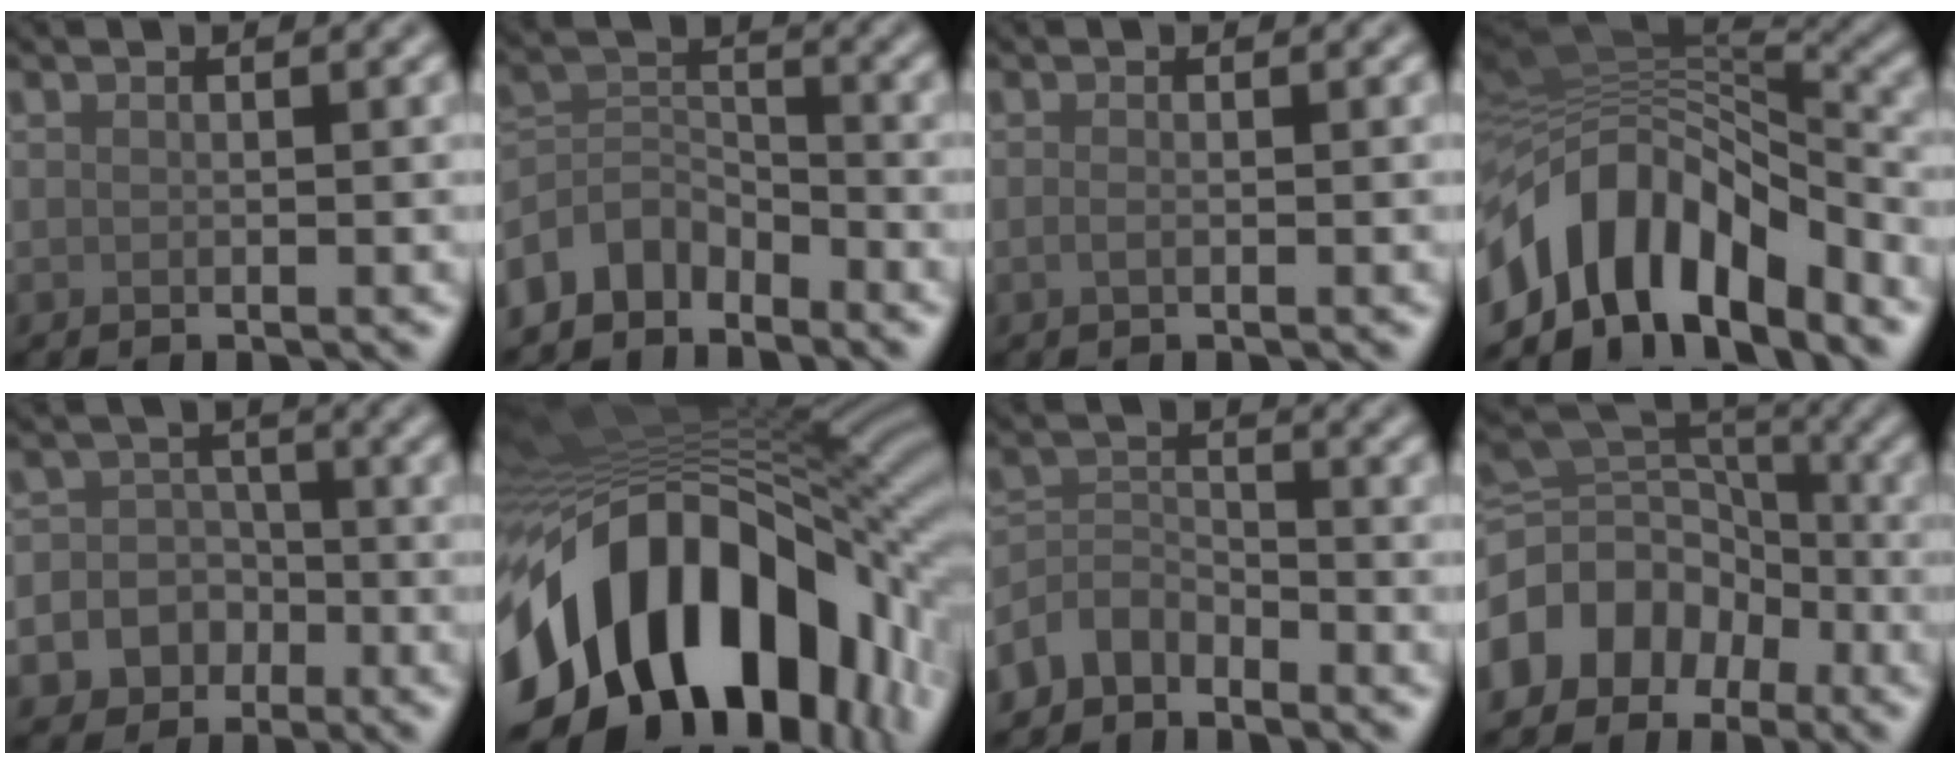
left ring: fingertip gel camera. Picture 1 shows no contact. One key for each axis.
{"total": 4.3, "fx": -3.5, "fy": 2.2, "fz": 1.2, "tx": -0.016, "ty": 0.003, "tz": -0.079}
{"total": 0.7, "fx": -0.2, "fy": 0.2, "fz": 0.6, "tx": -0.013, "ty": -0.003, "tz": -0.005}
{"total": 11.5, "fx": -5.6, "fy": 6.2, "fz": 7.8, "tx": -0.129, "ty": 0.009, "tz": -0.100}
{"total": 7.8, "fx": -3.5, "fy": 6.8, "fz": 1.2, "tx": -0.009, "ty": -0.011, "tz": -0.072}
{"total": 18.8, "fx": -6.2, "fy": 11.8, "fz": 13.3, "tx": -0.233, "ty": -0.023, "tz": -0.100}
{"total": 3.3, "fx": -2.8, "fy": 1.6, "fz": 0.7, "tx": -0.012, "ty": 0.006, "tz": -0.069}
{"total": 8.6, "fx": -4.4, "fy": 6.4, "fz": 3.7, "tx": -0.074, "ty": 0.012, "tz": -0.098}